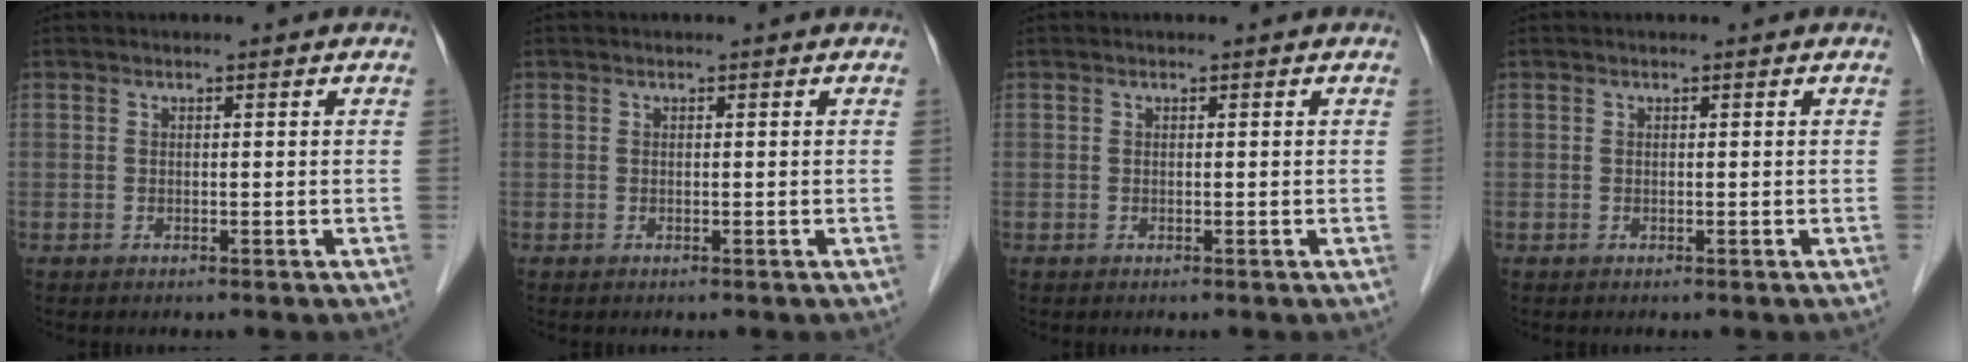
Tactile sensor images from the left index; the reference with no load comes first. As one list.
[{"total": 0.0}, {"total": 0.0}, {"total": 0.0}]